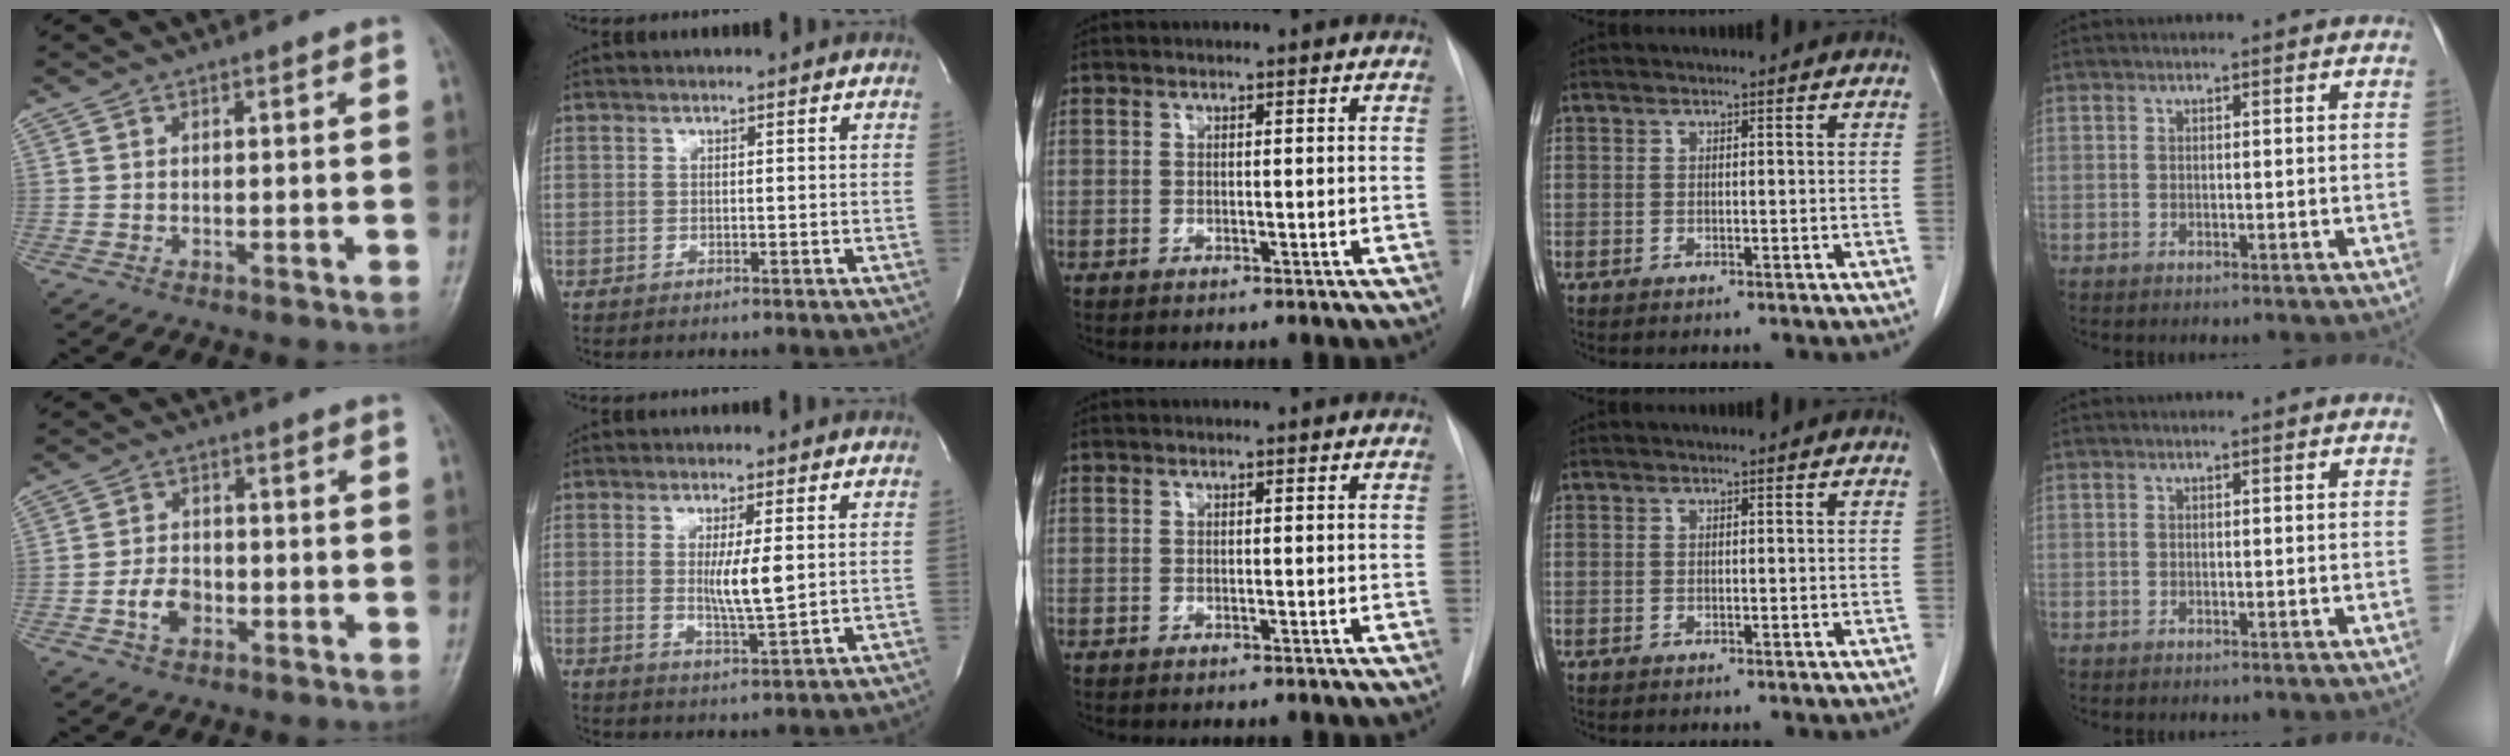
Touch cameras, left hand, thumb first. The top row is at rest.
{"thumb": {"total": 4.9, "force": [-1.8, 3.4, 3.0], "torque": [-0.042, 0.016, -0.037]}, "index": {"total": 5.3, "force": [0.5, 0.3, 5.3], "torque": [-0.097, -0.013, 0.012]}}